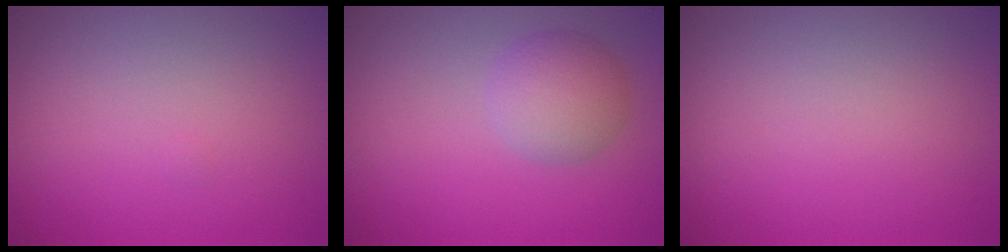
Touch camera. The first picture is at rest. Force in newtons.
{"total": 3.4, "press": 3.4, "slide": 0.0}
{"total": 0.0}